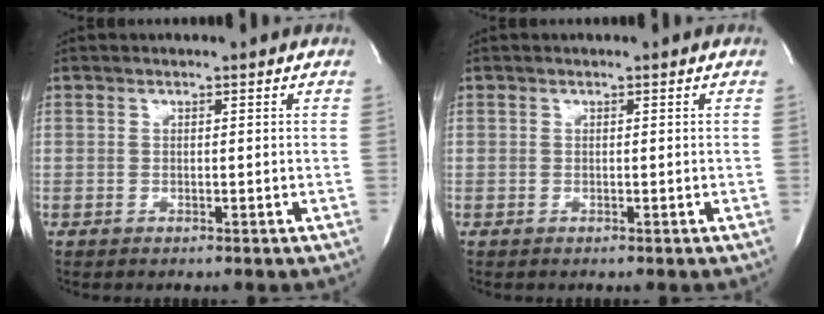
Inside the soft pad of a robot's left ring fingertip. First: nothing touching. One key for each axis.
{"total": 0.0}